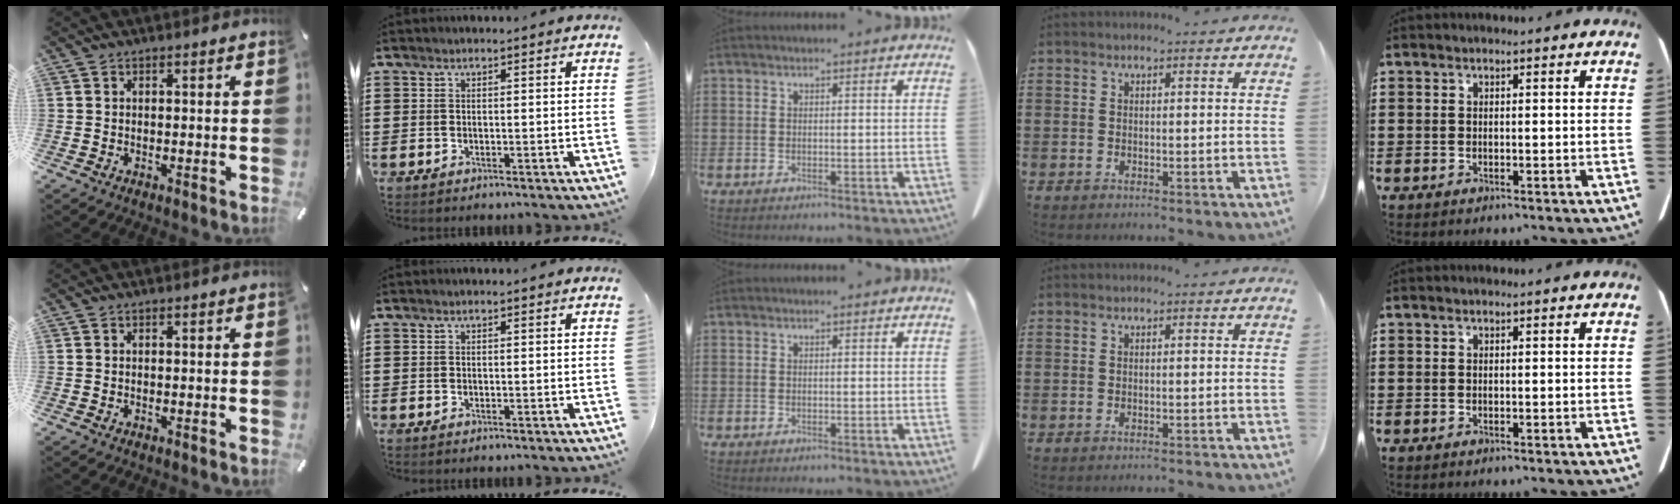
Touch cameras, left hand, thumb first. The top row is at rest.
{"ring": {"total": 0.6, "force": [-0.6, -0.1, 0.2], "torque": [-0.005, -0.002, -0.011]}}